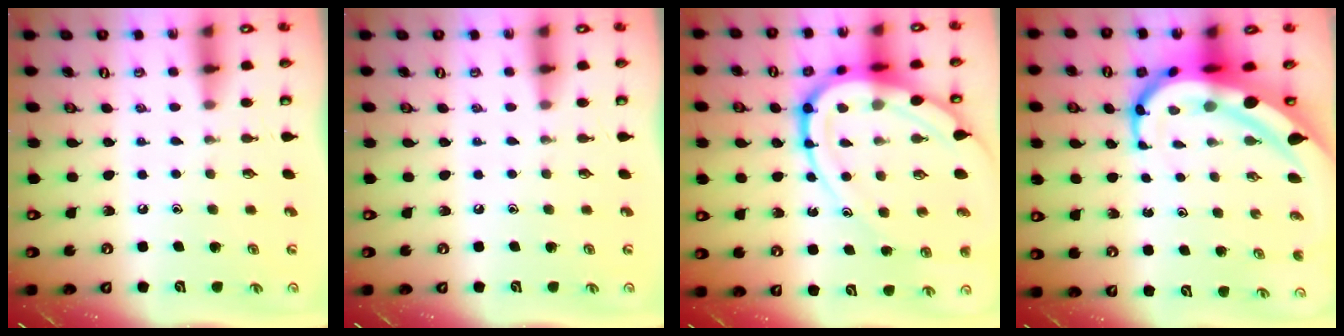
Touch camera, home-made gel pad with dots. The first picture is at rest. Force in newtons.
{"total": 0.0}
{"total": 18.3, "press": 18.2, "slide": 1.9}
{"total": 11.9, "press": 11.8, "slide": 1.5}